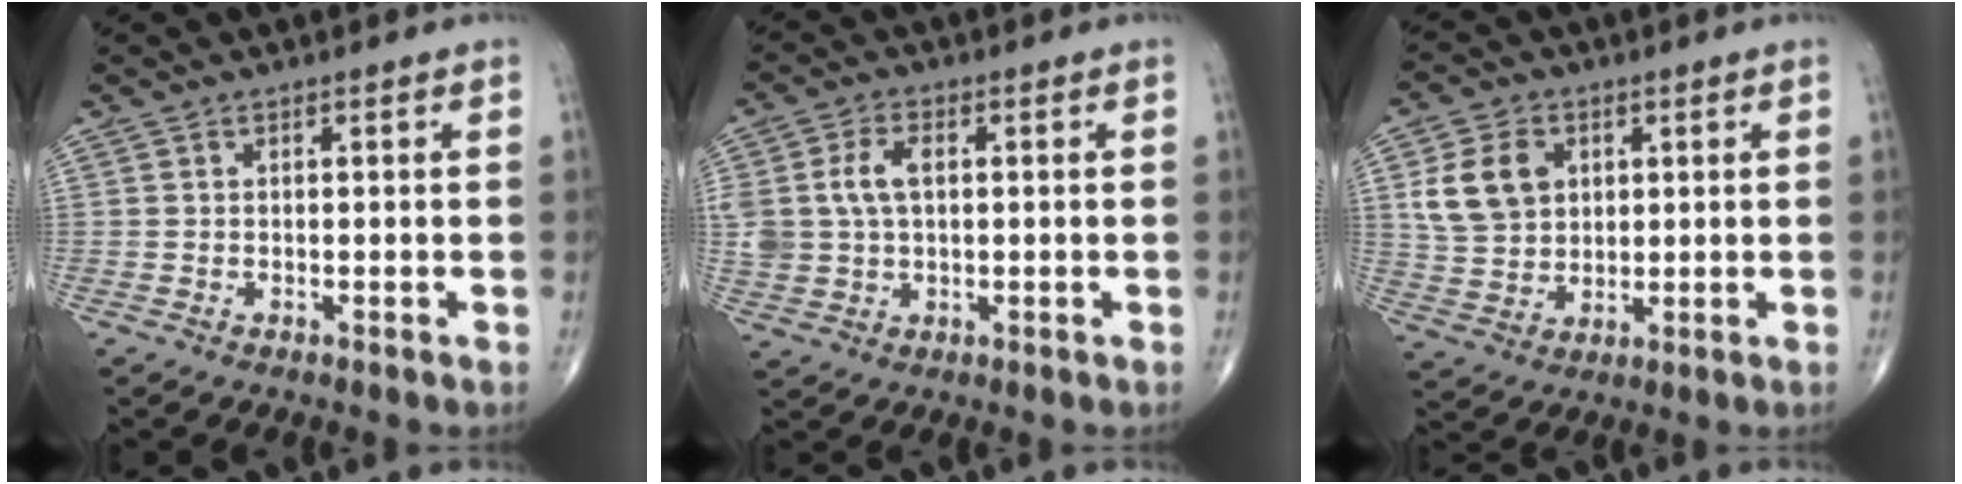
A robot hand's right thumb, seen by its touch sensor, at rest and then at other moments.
{"total": 8.5, "force": [1.4, 5.6, 6.2], "torque": [-0.131, 0.007, 0.034]}
{"total": 10.4, "force": [2.9, 8.0, 6.0], "torque": [-0.095, -0.005, 0.061]}